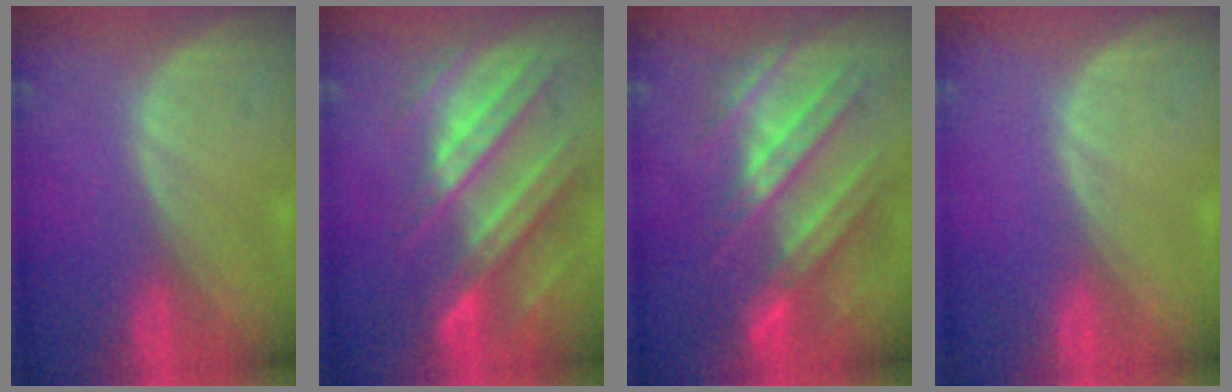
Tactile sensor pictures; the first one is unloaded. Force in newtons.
{"total": 11.1, "press": 9.9, "slide": 5.1}
{"total": 9.9, "press": 9.6, "slide": 2.3}
{"total": 0.0}